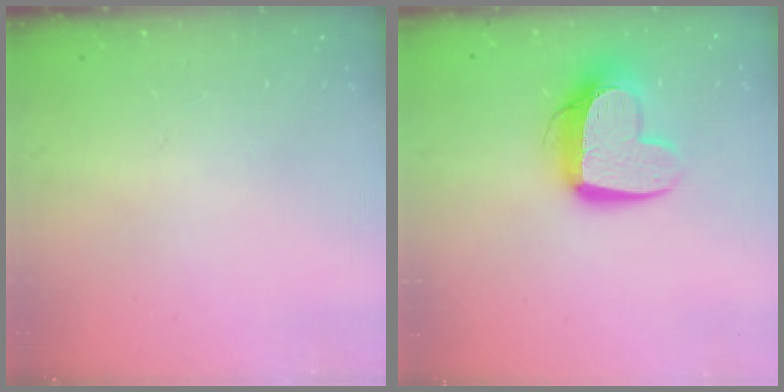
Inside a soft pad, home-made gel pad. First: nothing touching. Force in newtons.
{"total": 12.2, "press": 12.1, "slide": 0.8}